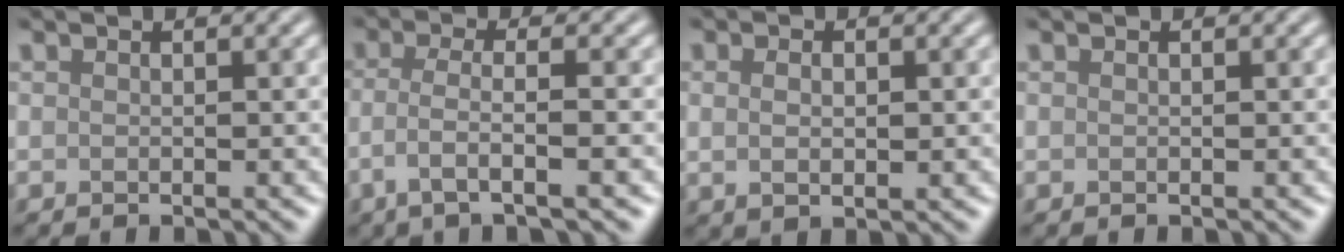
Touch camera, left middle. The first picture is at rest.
{"total": 3.6, "force": [-1.4, 0.8, 3.2], "torque": [-0.059, 0.001, -0.037]}
{"total": 1.9, "force": [0.3, 1.0, 1.5], "torque": [-0.029, -0.003, 0.009]}
{"total": 0.0}